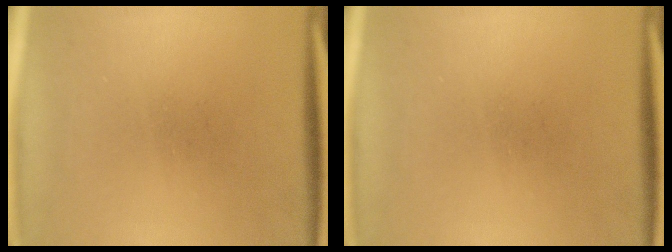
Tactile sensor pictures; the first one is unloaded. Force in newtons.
{"total": 0.0}